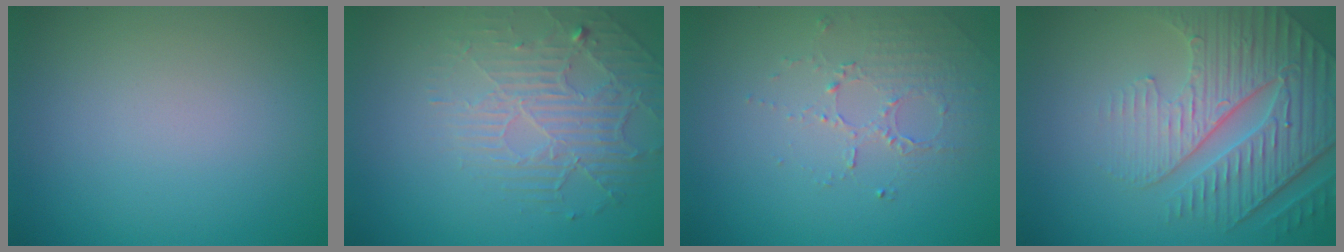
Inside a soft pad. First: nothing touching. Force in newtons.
{"total": 2.6, "press": 2.0, "slide": 1.7}
{"total": 1.7, "press": 1.2, "slide": 1.2}
{"total": 6.9, "press": 5.3, "slide": 4.4}